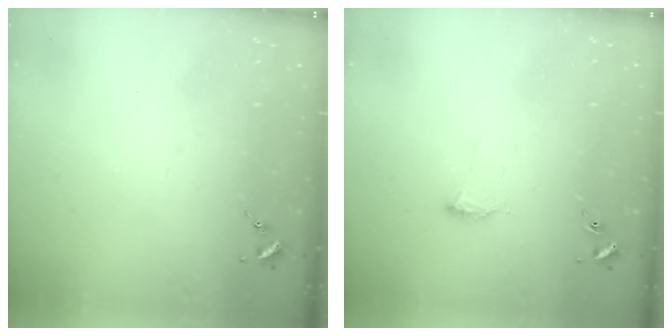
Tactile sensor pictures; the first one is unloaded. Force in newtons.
{"total": 5.7, "press": 5.7, "slide": 0.7}